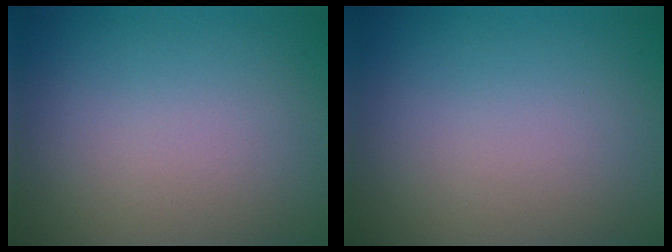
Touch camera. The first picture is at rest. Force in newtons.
{"total": 0.0}